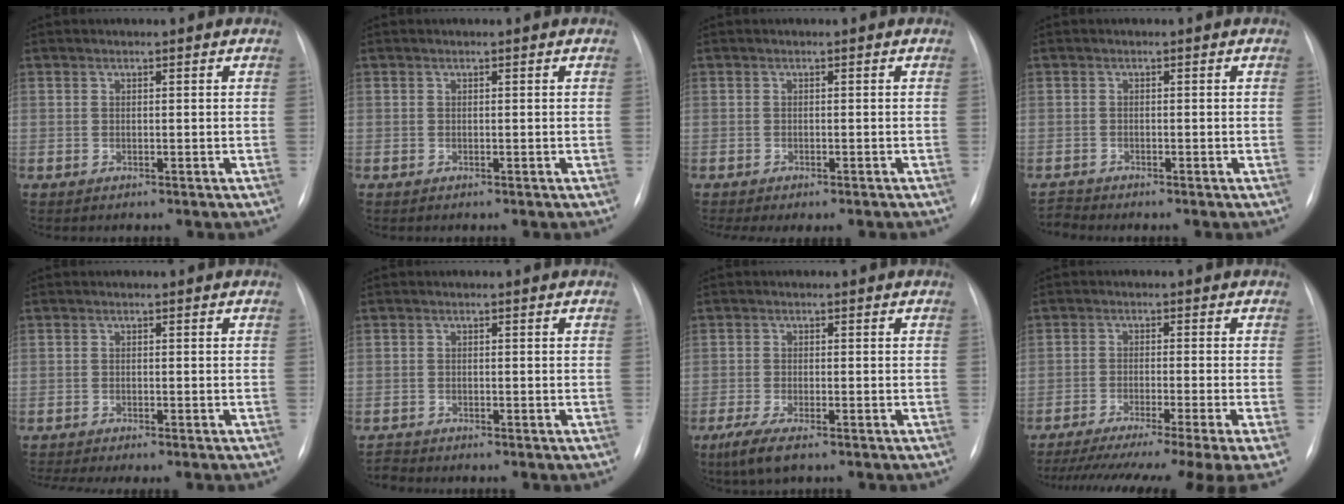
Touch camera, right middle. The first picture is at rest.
{"total": 0.0}
{"total": 4.9, "force": [-4.1, 1.2, 2.5], "torque": [-0.029, -0.002, -0.050]}
{"total": 1.4, "force": [-1.3, -0.5, -0.5], "torque": [0.008, -0.014, -0.026]}
{"total": 5.2, "force": [-4.4, 0.2, 2.7], "torque": [-0.037, -0.004, -0.064]}
{"total": 1.2, "force": [-1.1, -0.2, -0.4], "torque": [0.006, -0.009, -0.022]}
{"total": 4.6, "force": [-2.9, 0.8, 3.4], "torque": [-0.079, -0.016, -0.049]}
{"total": 20.0, "force": [-16.0, -0.3, 11.9], "torque": [-0.159, -0.057, -0.231]}